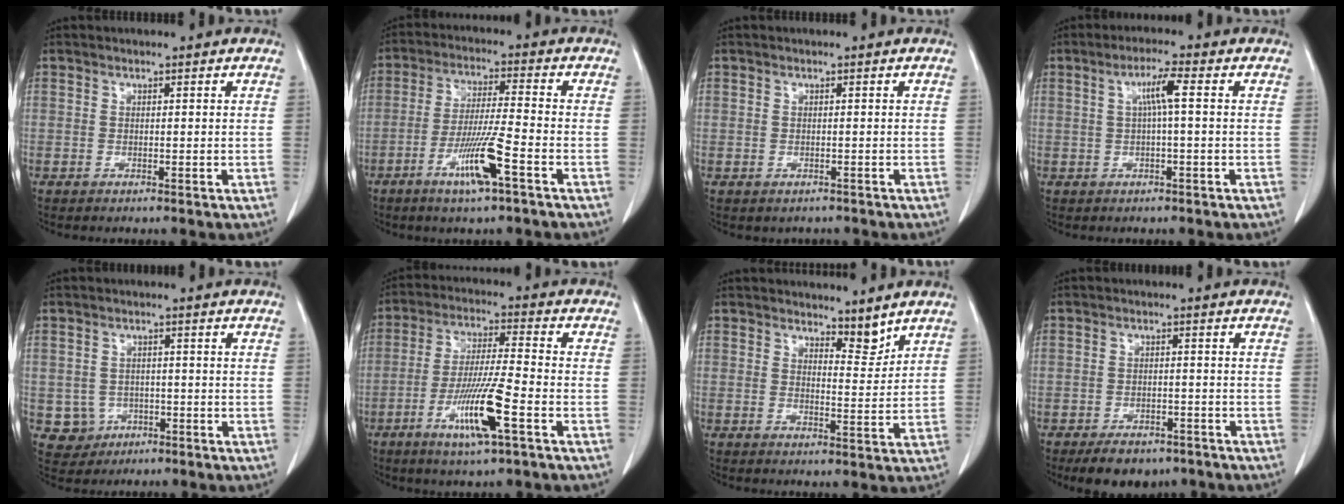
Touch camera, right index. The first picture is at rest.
{"total": 9.0, "force": [-4.3, -0.2, 7.9], "torque": [-0.153, -0.013, -0.082]}
{"total": 2.6, "force": [-1.9, 1.8, 0.1], "torque": [-0.001, 0.007, -0.024]}
{"total": 3.9, "force": [0.7, -0.1, 3.9], "torque": [-0.073, 0.010, 0.014]}
{"total": 4.2, "force": [-1.2, 4.0, 0.4], "torque": [-0.002, 0.009, -0.010]}
{"total": 11.3, "force": [-4.7, 0.2, 10.2], "torque": [-0.196, -0.016, -0.089]}
{"total": 3.4, "force": [3.1, 0.9, 1.1], "torque": [-0.012, -0.011, 0.051]}
{"total": 7.1, "force": [-5.4, 3.6, 2.8], "torque": [-0.036, 0.003, -0.075]}